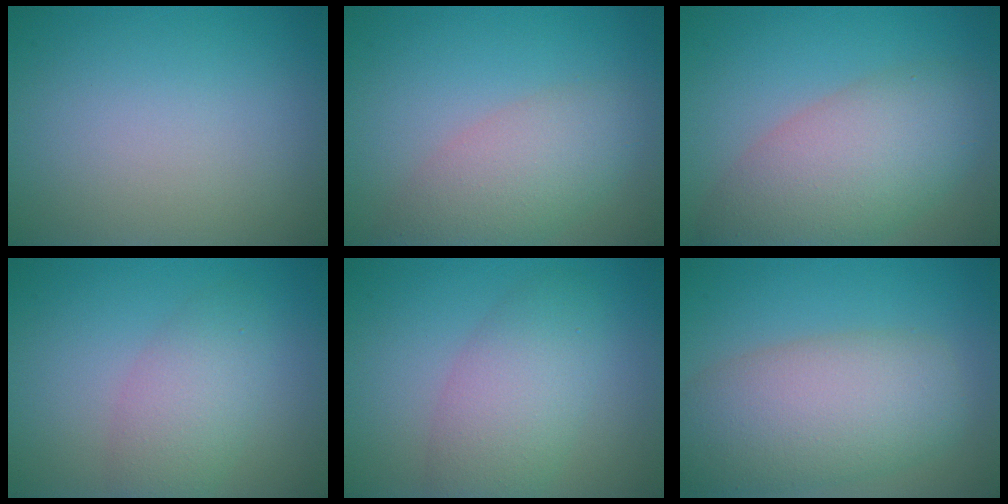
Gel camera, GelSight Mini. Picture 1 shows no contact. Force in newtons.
{"total": 4.9, "press": 4.8, "slide": 0.6}
{"total": 7.8, "press": 7.7, "slide": 0.5}
{"total": 3.8, "press": 3.8, "slide": 0.0}
{"total": 4.8, "press": 4.8, "slide": 0.2}
{"total": 8.2, "press": 8.2, "slide": 0.5}